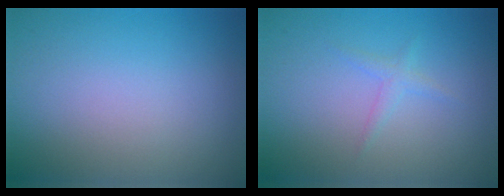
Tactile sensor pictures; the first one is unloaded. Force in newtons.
{"total": 1.0, "press": 1.0, "slide": 0.1}